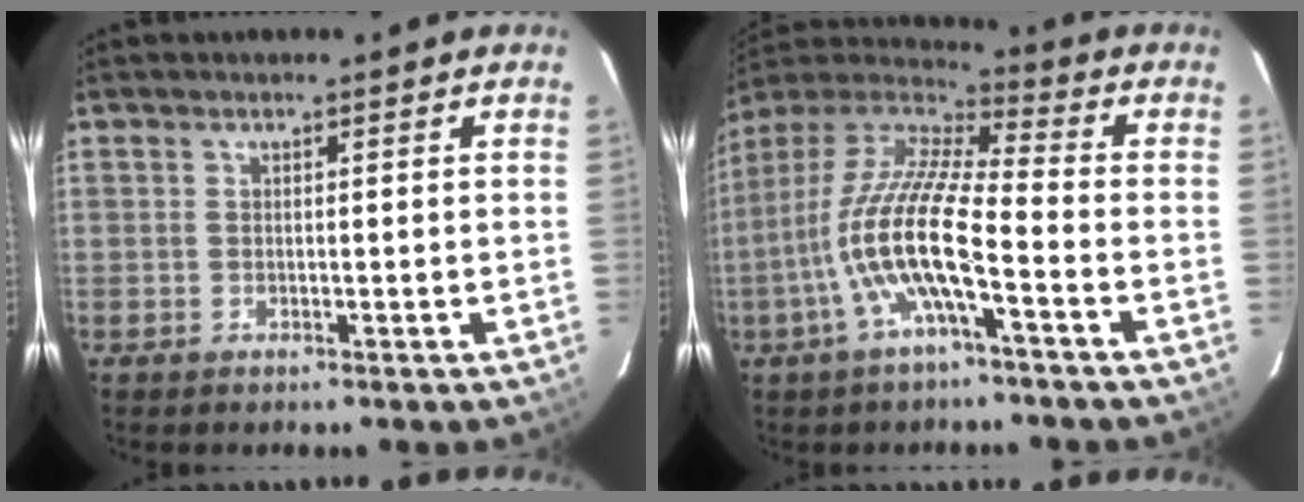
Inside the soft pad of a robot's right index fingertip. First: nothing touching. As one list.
[{"total": 15.4, "force": [-5.1, 2.6, 14.3], "torque": [-0.271, -0.008, -0.104]}]